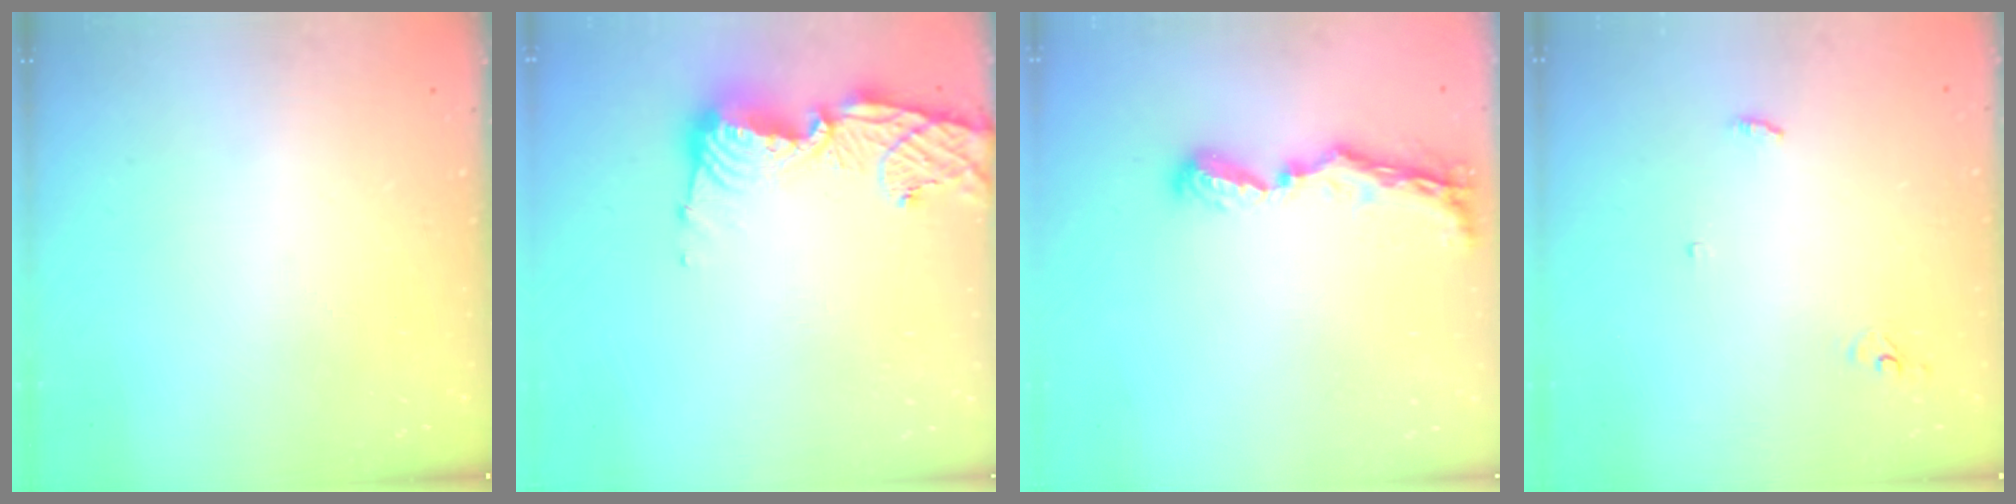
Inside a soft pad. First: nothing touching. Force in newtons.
{"total": 13.3, "press": 13.2, "slide": 1.6}
{"total": 8.7, "press": 8.7, "slide": 0.7}
{"total": 2.9, "press": 2.9, "slide": 0.2}